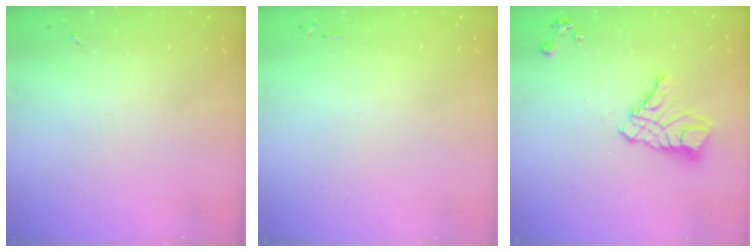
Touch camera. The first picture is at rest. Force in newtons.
{"total": 2.5, "press": 2.5, "slide": 0.3}
{"total": 13.2, "press": 13.2, "slide": 1.3}